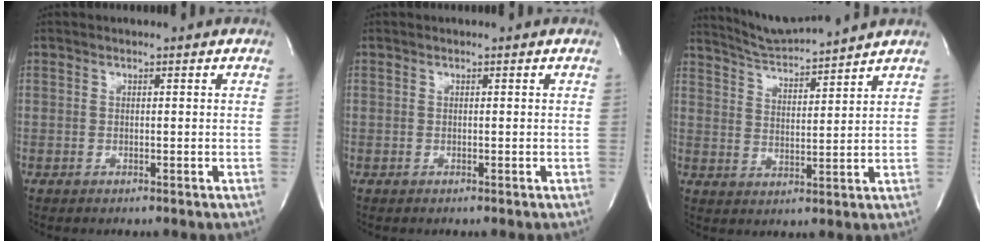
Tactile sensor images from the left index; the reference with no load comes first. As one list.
[{"total": 0.0}, {"total": 7.9, "force": [7.5, -1.2, 2.0], "torque": [-0.046, 0.003, 0.137]}]